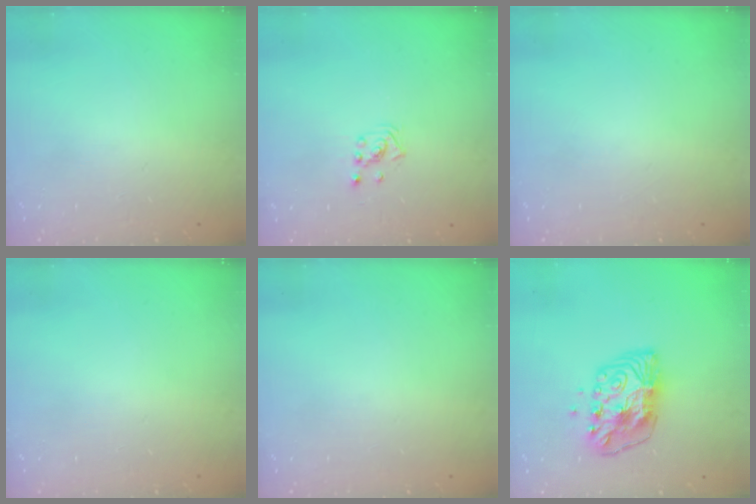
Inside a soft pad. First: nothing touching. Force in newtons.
{"total": 1.4, "press": 1.4, "slide": 0.1}
{"total": 0.0}
{"total": 0.0}
{"total": 0.0}
{"total": 10.2, "press": 10.2, "slide": 0.9}